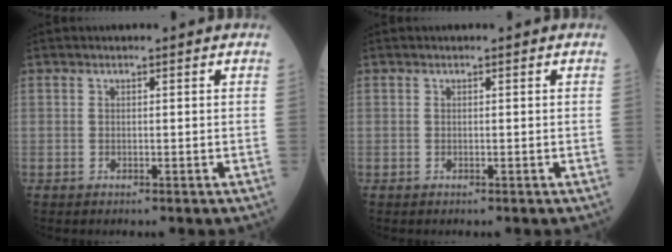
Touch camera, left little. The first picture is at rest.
{"total": 0.0}